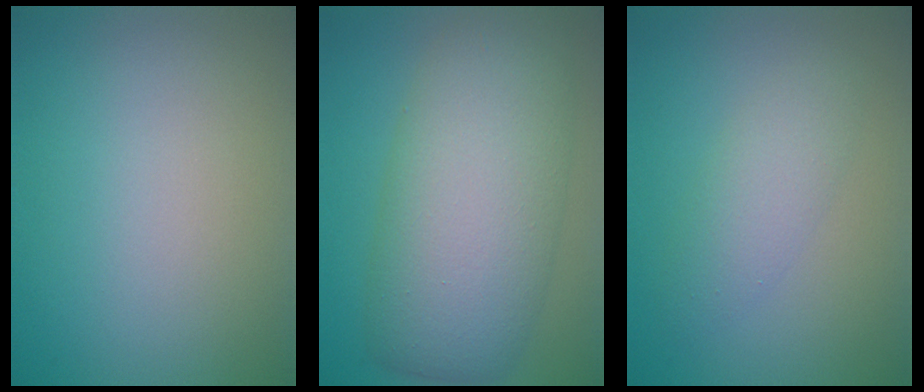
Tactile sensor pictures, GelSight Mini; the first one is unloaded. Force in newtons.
{"total": 10.6, "press": 10.6, "slide": 0.3}
{"total": 2.7, "press": 2.7, "slide": 0.0}